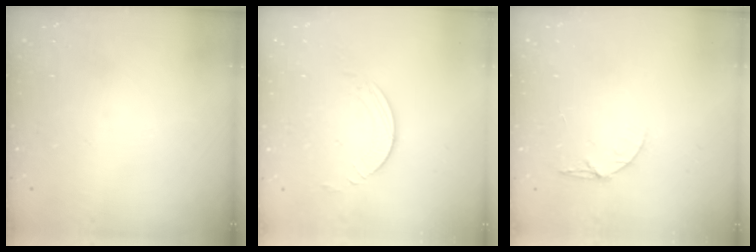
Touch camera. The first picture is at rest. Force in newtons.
{"total": 2.8, "press": 2.8, "slide": 0.2}
{"total": 5.2, "press": 5.1, "slide": 0.6}